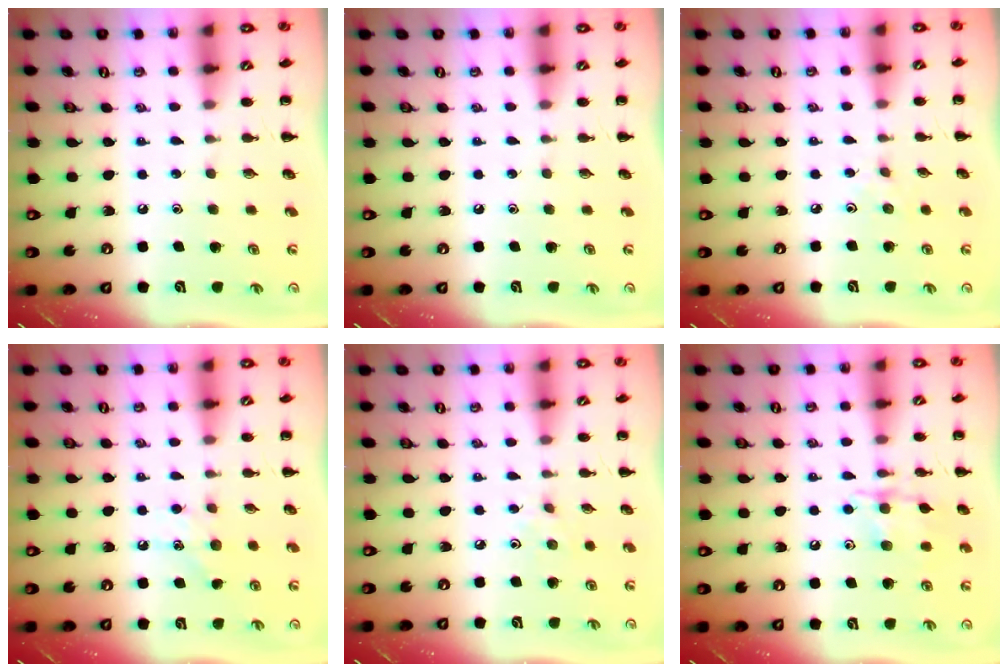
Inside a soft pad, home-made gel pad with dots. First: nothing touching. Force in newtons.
{"total": 0.0}
{"total": 2.5, "press": 2.3, "slide": 1.0}
{"total": 5.0, "press": 4.6, "slide": 1.8}
{"total": 2.7, "press": 2.5, "slide": 0.9}
{"total": 10.9, "press": 10.8, "slide": 0.6}